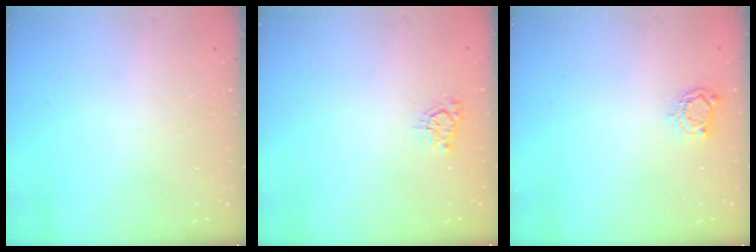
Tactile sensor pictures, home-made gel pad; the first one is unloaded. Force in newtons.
{"total": 5.7, "press": 5.6, "slide": 0.6}
{"total": 4.6, "press": 4.6, "slide": 0.2}